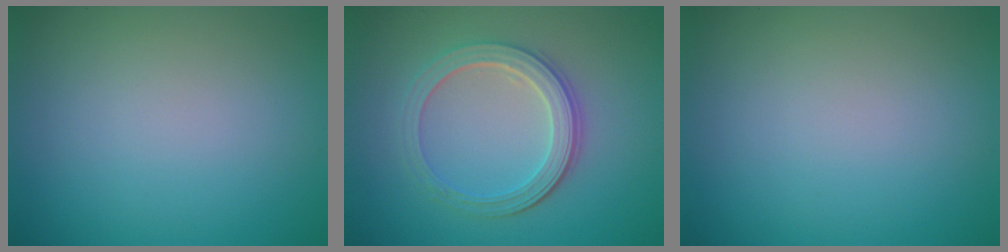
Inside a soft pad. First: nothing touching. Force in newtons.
{"total": 4.0, "press": 3.4, "slide": 2.1}
{"total": 0.0}